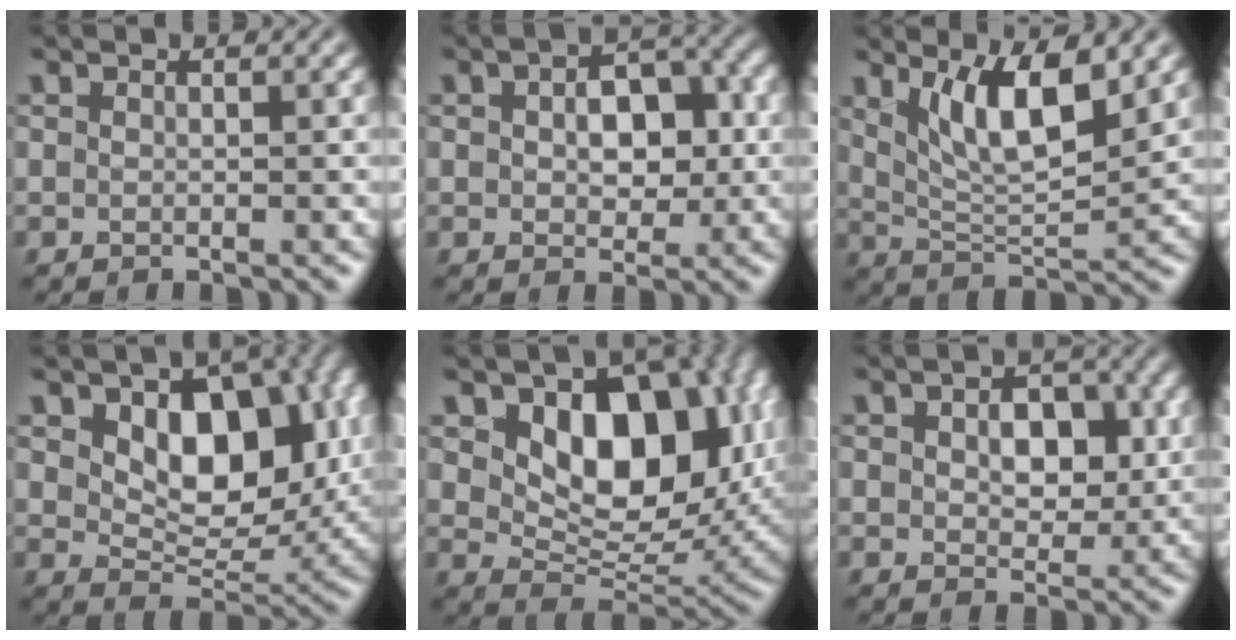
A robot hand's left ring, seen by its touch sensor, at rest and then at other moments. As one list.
[{"total": 5.6, "force": [0.5, 3.5, 4.4], "torque": [-0.064, 0.004, 0.004]}, {"total": 6.7, "force": [2.9, 2.1, 5.6], "torque": [-0.103, -0.010, 0.058]}, {"total": 9.1, "force": [2.0, 5.7, 6.8], "torque": [-0.109, -0.013, 0.036]}, {"total": 10.8, "force": [2.8, 7.0, 7.7], "torque": [-0.118, -0.017, 0.048]}, {"total": 5.1, "force": [0.8, 3.2, 4.0], "torque": [-0.063, -0.001, 0.010]}]